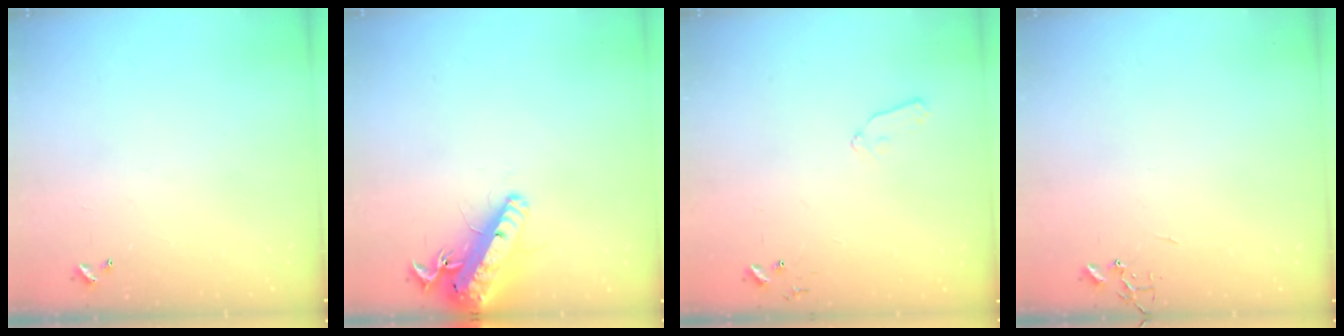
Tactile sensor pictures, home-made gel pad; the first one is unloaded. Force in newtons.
{"total": 17.1, "press": 16.8, "slide": 3.4}
{"total": 6.5, "press": 6.4, "slide": 1.0}
{"total": 0.0}